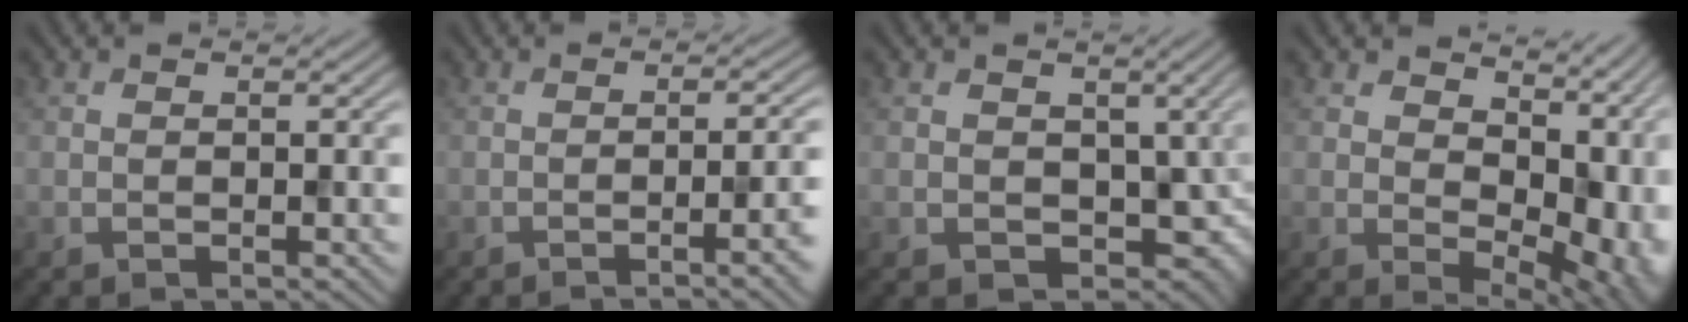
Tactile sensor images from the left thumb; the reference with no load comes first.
{"total": 5.1, "force": [-1.7, 0.9, 4.7], "torque": [-0.049, -0.001, -0.024]}
{"total": 5.9, "force": [0.2, 4.4, 4.0], "torque": [-0.076, -0.028, 0.005]}
{"total": 11.0, "force": [2.4, 6.8, 8.3], "torque": [-0.096, -0.023, 0.065]}